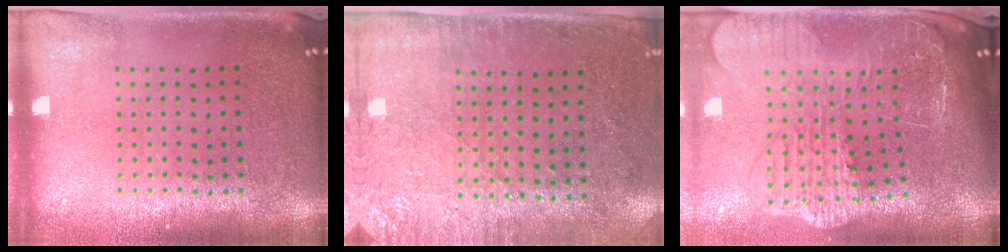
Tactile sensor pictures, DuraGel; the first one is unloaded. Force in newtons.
{"total": 2.8, "press": 2.3, "slide": 1.6}
{"total": 4.0, "press": 3.1, "slide": 2.6}